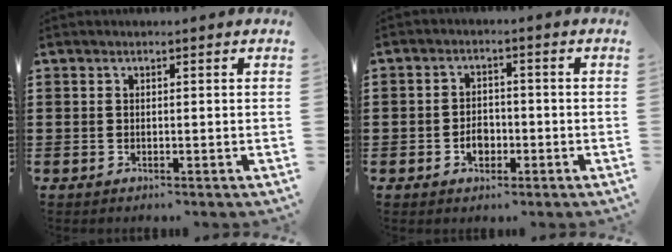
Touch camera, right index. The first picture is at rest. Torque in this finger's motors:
{"motor_torque": [2.14, 0.00, -0.02, -0.21]}